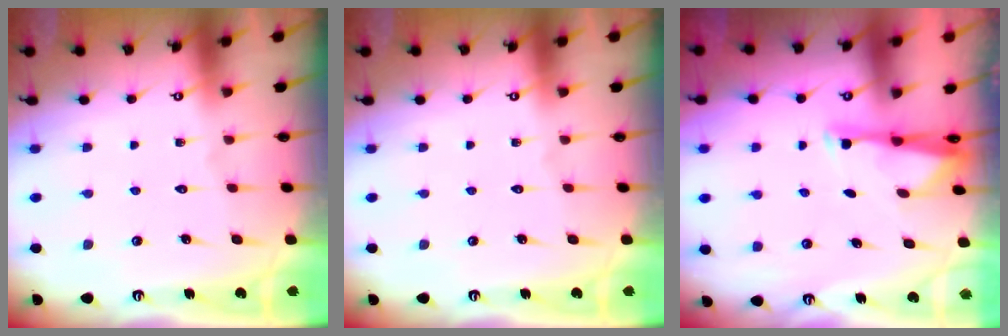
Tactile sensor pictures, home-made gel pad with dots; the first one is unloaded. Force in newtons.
{"total": 0.0}
{"total": 3.0, "press": 2.9, "slide": 0.6}